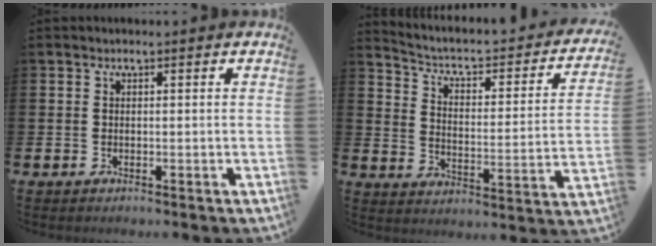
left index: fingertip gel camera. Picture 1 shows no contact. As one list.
[{"total": 4.4, "force": [3.3, 1.6, 2.4], "torque": [-0.070, -0.029, 0.043]}]